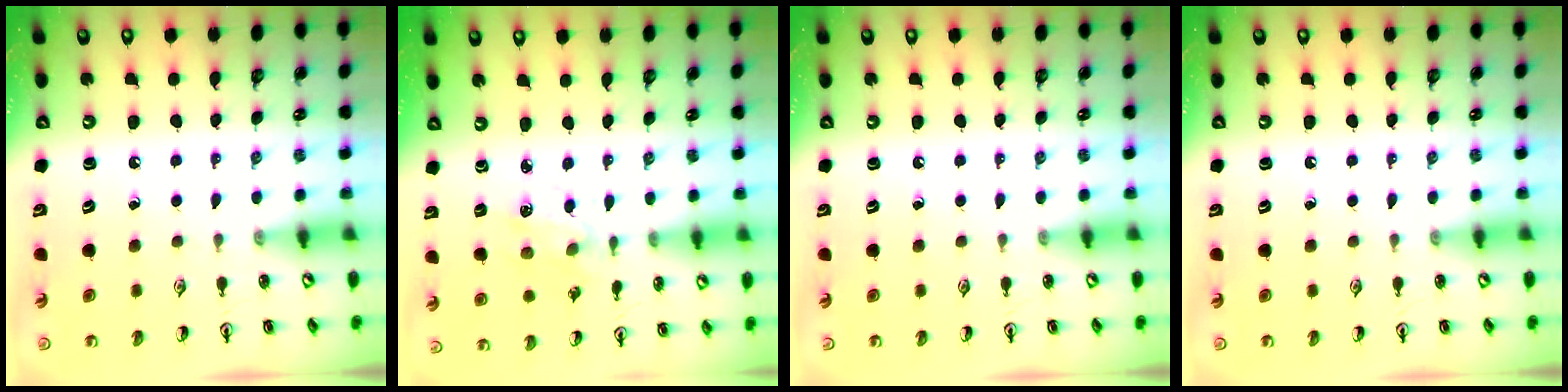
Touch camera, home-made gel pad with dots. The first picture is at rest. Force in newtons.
{"total": 3.0, "press": 2.9, "slide": 0.6}
{"total": 0.0}
{"total": 0.0}